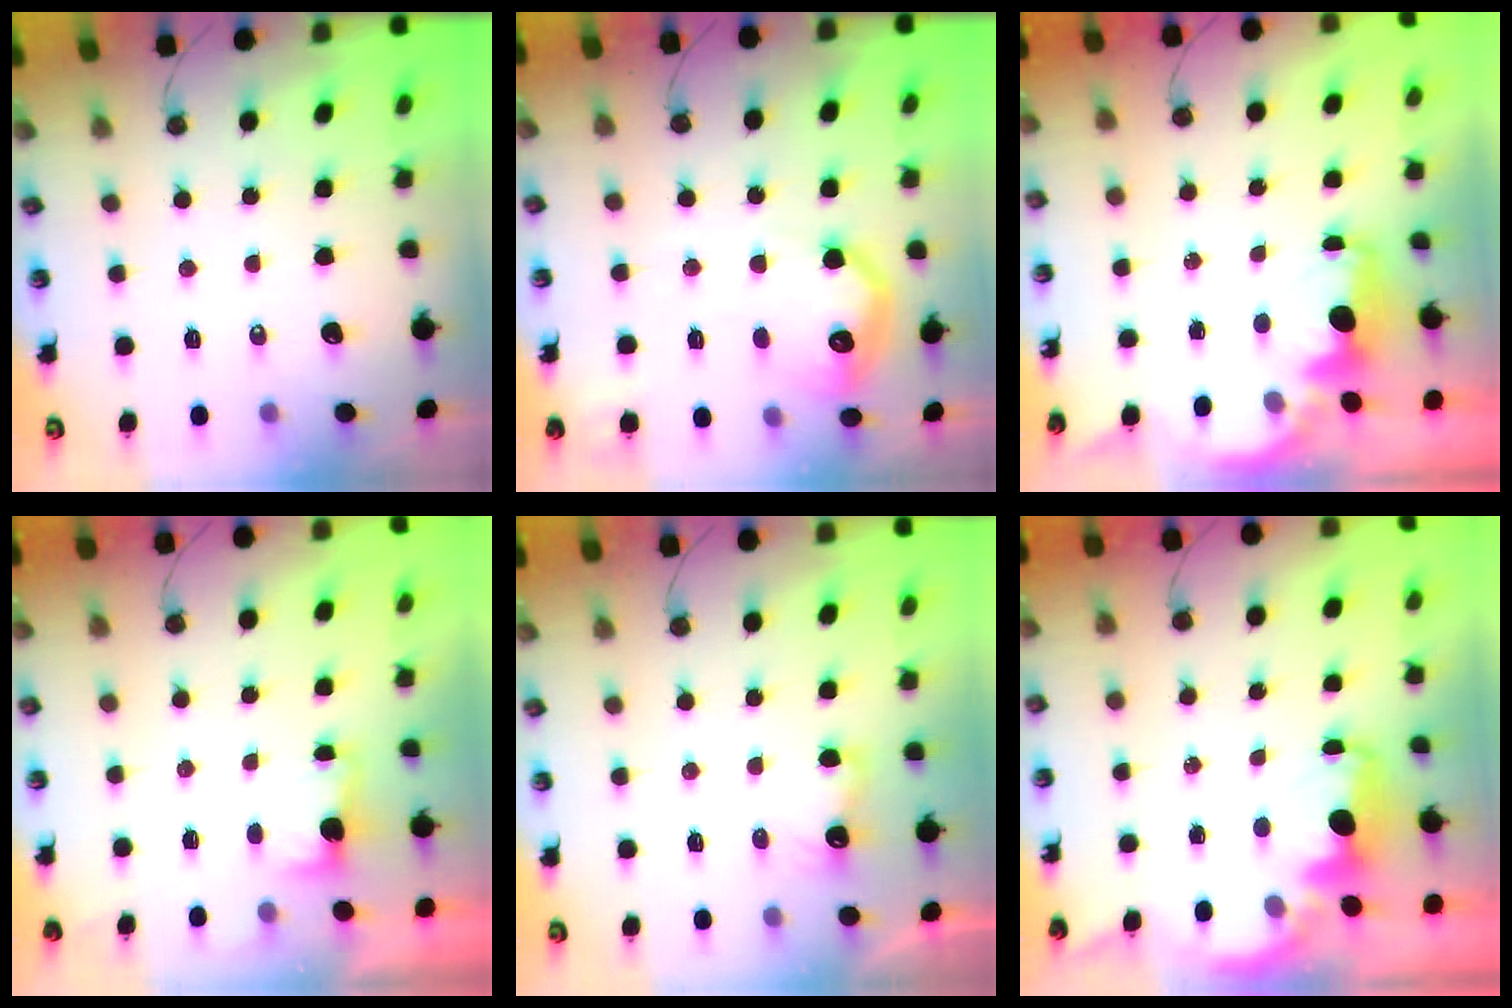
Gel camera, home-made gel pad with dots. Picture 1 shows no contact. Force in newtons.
{"total": 16.3, "press": 16.3, "slide": 1.0}
{"total": 2.1, "press": 2.0, "slide": 0.5}
{"total": 2.6, "press": 2.4, "slide": 0.9}
{"total": 7.1, "press": 7.0, "slide": 1.2}
{"total": 2.4, "press": 2.2, "slide": 0.8}